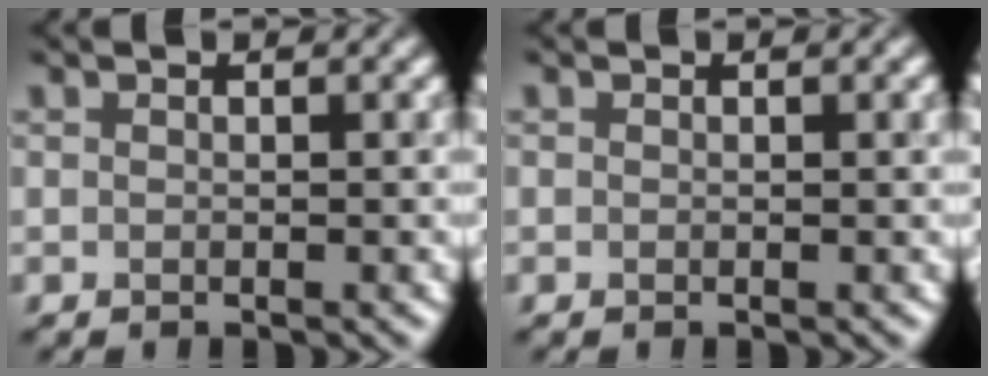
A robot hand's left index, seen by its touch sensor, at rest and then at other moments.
{"total": 0.5, "force": [0.0, 0.3, 0.4], "torque": [-0.004, -0.002, 0.002]}